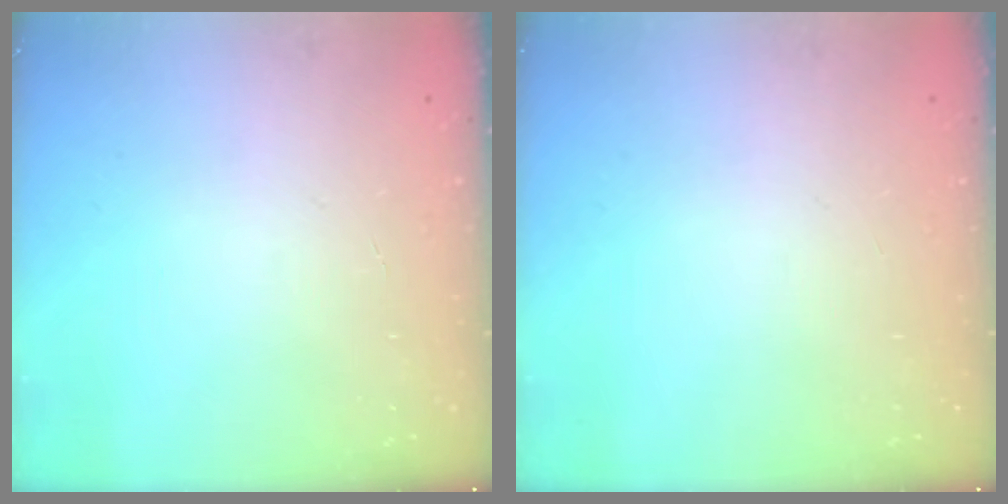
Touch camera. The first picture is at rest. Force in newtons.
{"total": 0.0}